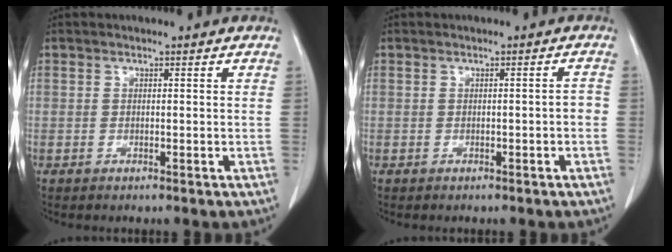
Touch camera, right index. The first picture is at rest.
{"total": 1.0, "force": [-0.2, 0.2, 1.0], "torque": [-0.012, 0.001, -0.002]}